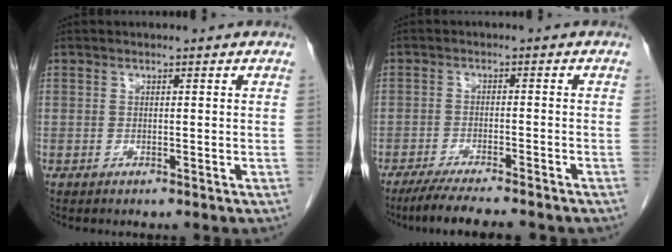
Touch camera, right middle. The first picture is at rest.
{"total": 9.9, "force": [-8.5, 0.9, 5.2], "torque": [-0.075, -0.021, -0.128]}